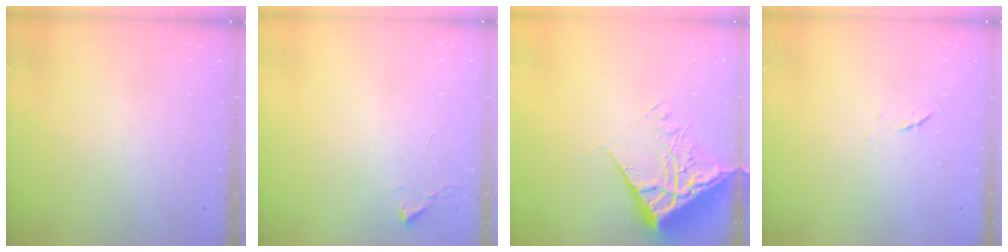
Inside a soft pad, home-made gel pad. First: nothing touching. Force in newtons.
{"total": 2.4, "press": 2.4, "slide": 0.3}
{"total": 7.5, "press": 7.4, "slide": 1.0}
{"total": 3.8, "press": 3.7, "slide": 0.6}